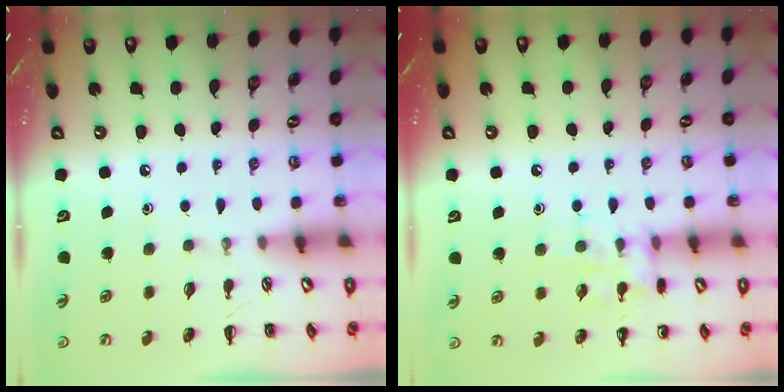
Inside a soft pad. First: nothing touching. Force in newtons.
{"total": 10.5, "press": 10.5, "slide": 0.7}